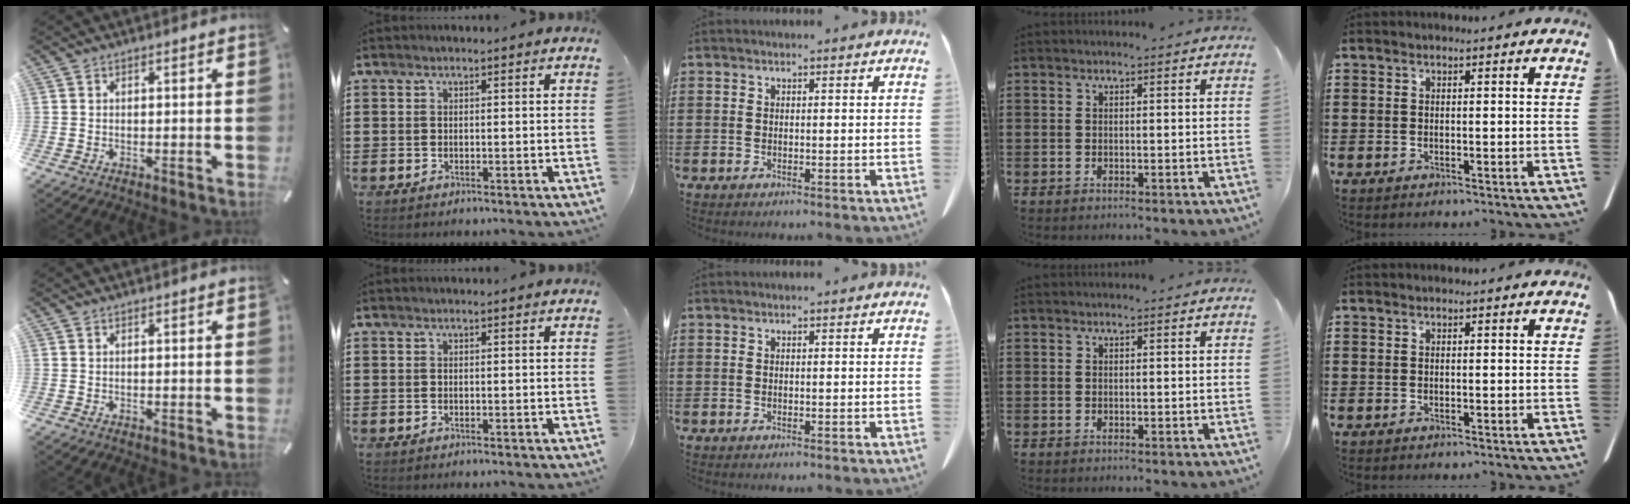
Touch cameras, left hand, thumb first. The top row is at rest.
{}